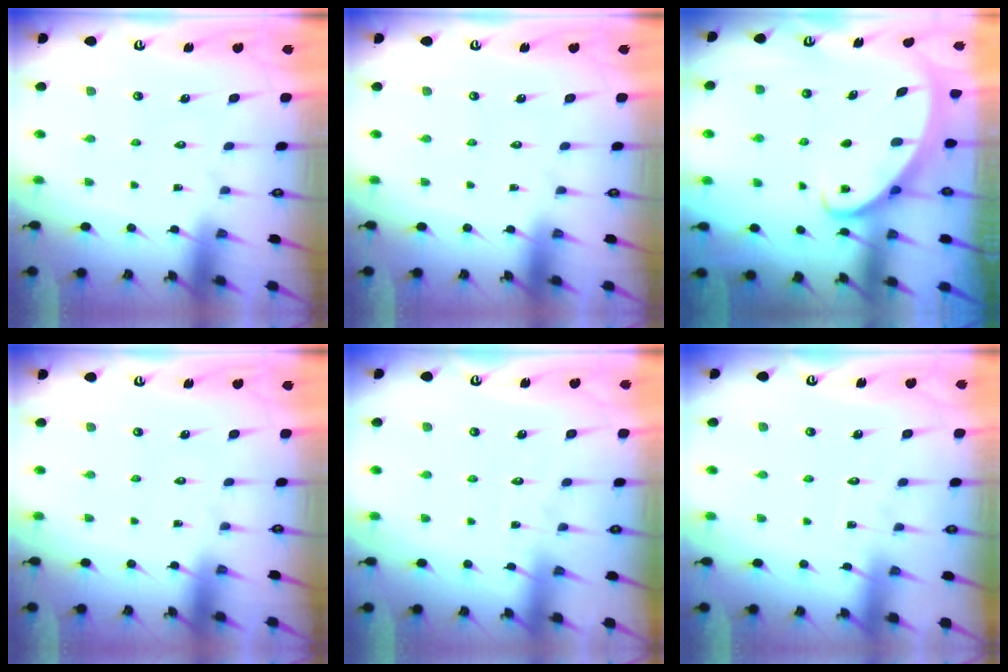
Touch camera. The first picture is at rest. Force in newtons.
{"total": 0.0}
{"total": 2.5, "press": 2.5, "slide": 0.3}
{"total": 0.0}
{"total": 3.5, "press": 3.5, "slide": 0.5}
{"total": 2.4, "press": 2.4, "slide": 0.3}